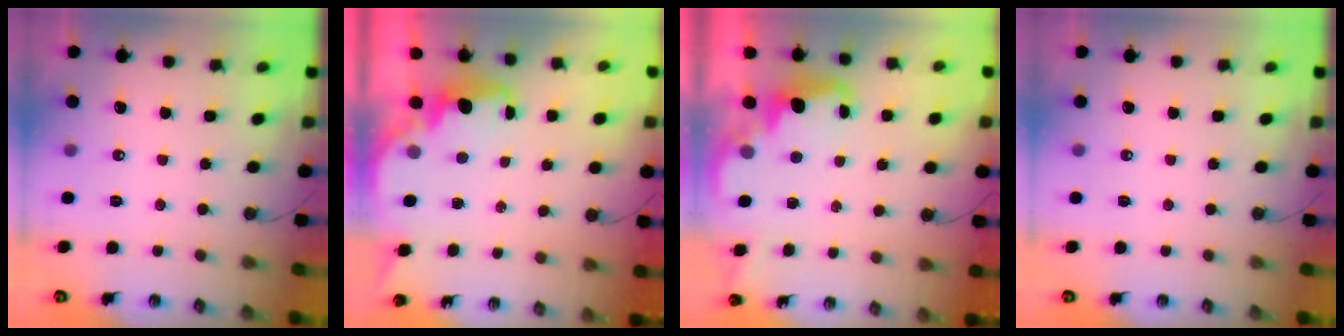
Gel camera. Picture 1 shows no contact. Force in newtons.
{"total": 2.5, "press": 2.4, "slide": 0.8}
{"total": 2.8, "press": 2.7, "slide": 0.7}
{"total": 0.0}